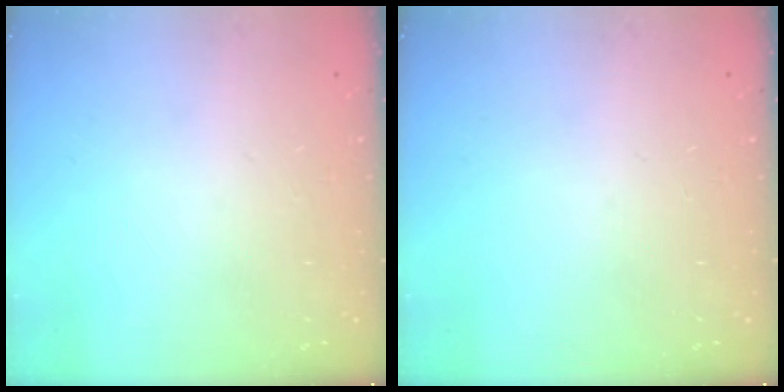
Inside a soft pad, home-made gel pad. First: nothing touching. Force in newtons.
{"total": 0.0}